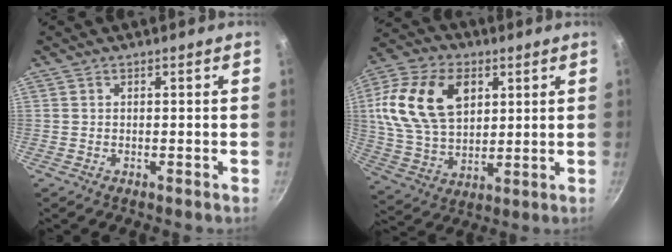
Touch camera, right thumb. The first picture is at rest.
{"total": 19.6, "force": [5.4, 12.9, 13.7], "torque": [-0.246, -0.005, 0.101]}